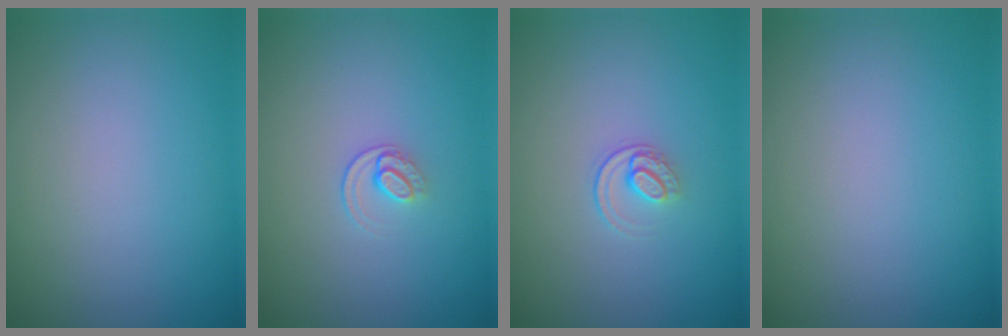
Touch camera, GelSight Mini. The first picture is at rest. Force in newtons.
{"total": 1.2, "press": 0.8, "slide": 0.9}
{"total": 1.4, "press": 0.9, "slide": 1.0}
{"total": 0.0}